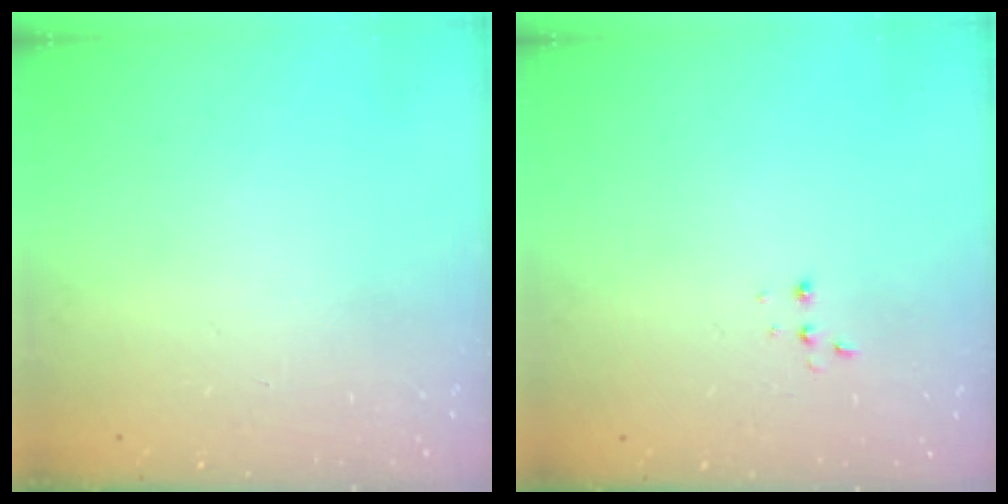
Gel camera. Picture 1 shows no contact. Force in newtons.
{"total": 2.7, "press": 2.7, "slide": 0.5}